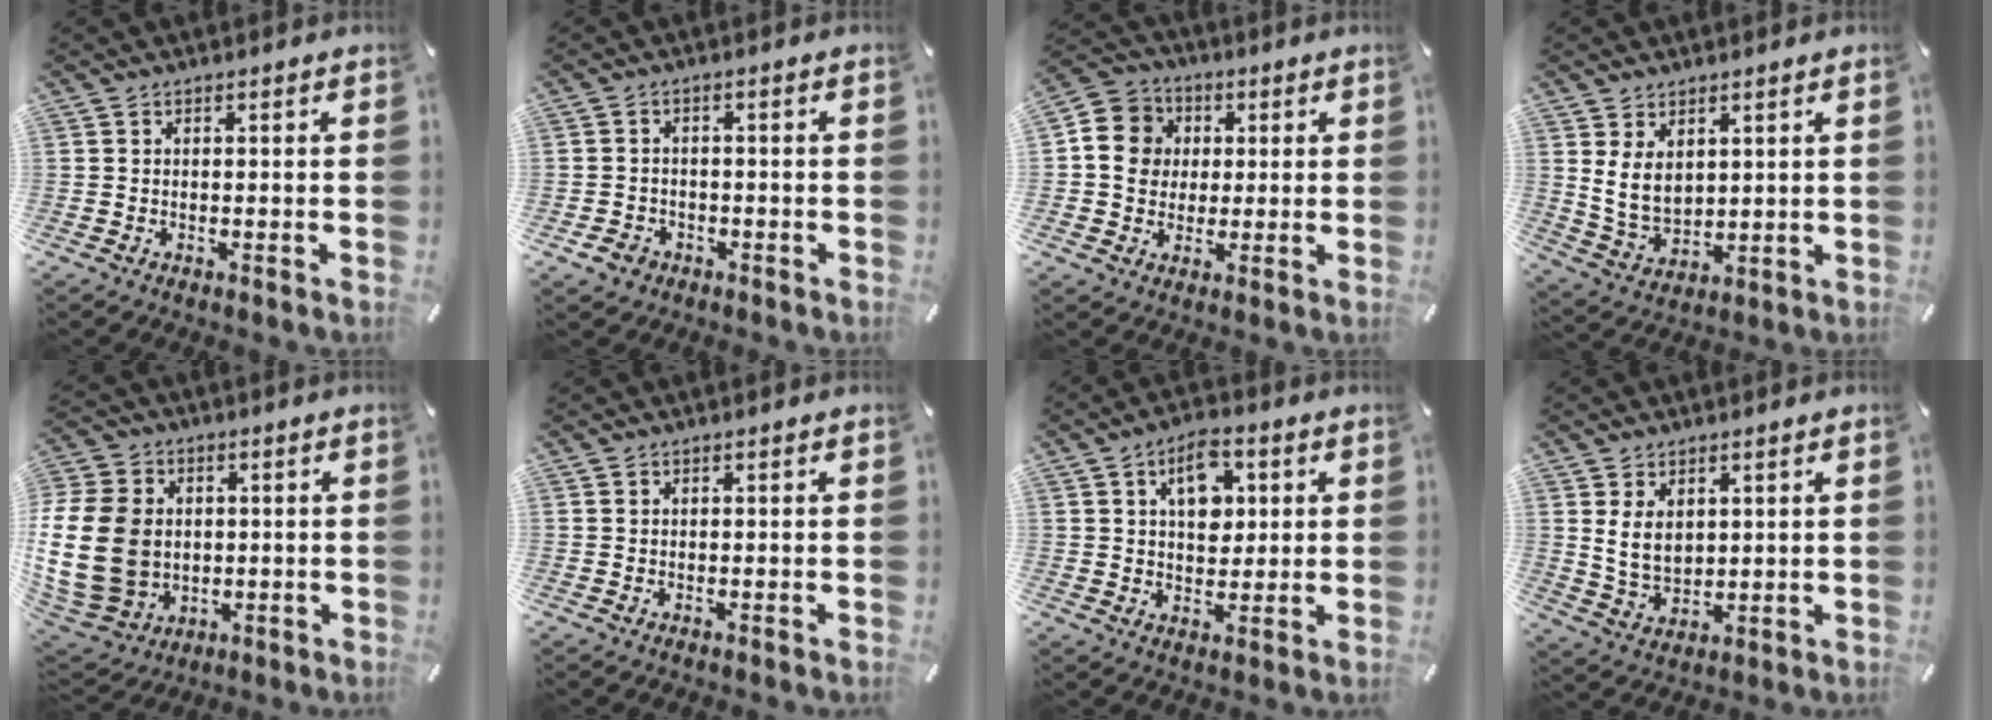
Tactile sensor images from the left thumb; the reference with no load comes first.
{"total": 3.2, "force": [-1.9, 2.5, 0.8], "torque": [-0.019, 0.006, -0.038]}
{"total": 9.2, "force": [0.6, 8.7, 2.8], "torque": [-0.051, 0.008, 0.012]}
{"total": 7.2, "force": [3.2, 5.1, 3.9], "torque": [-0.092, -0.017, 0.056]}
{"total": 19.9, "force": [0.0, 16.1, 11.6], "torque": [-0.245, 0.001, 0.005]}
{"total": 0.0}
{"total": 9.5, "force": [3.2, 6.4, 6.2], "torque": [-0.079, -0.003, 0.050]}
{"total": 6.4, "force": [2.5, 4.6, 3.6], "torque": [-0.079, -0.009, 0.043]}